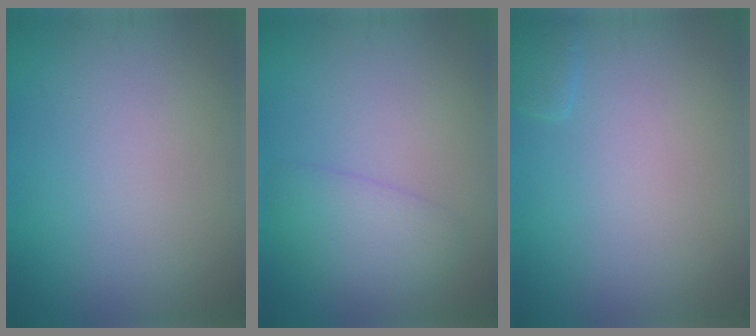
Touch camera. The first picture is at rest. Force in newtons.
{"total": 2.7, "press": 2.7, "slide": 0.3}
{"total": 0.9, "press": 0.9, "slide": 0.1}